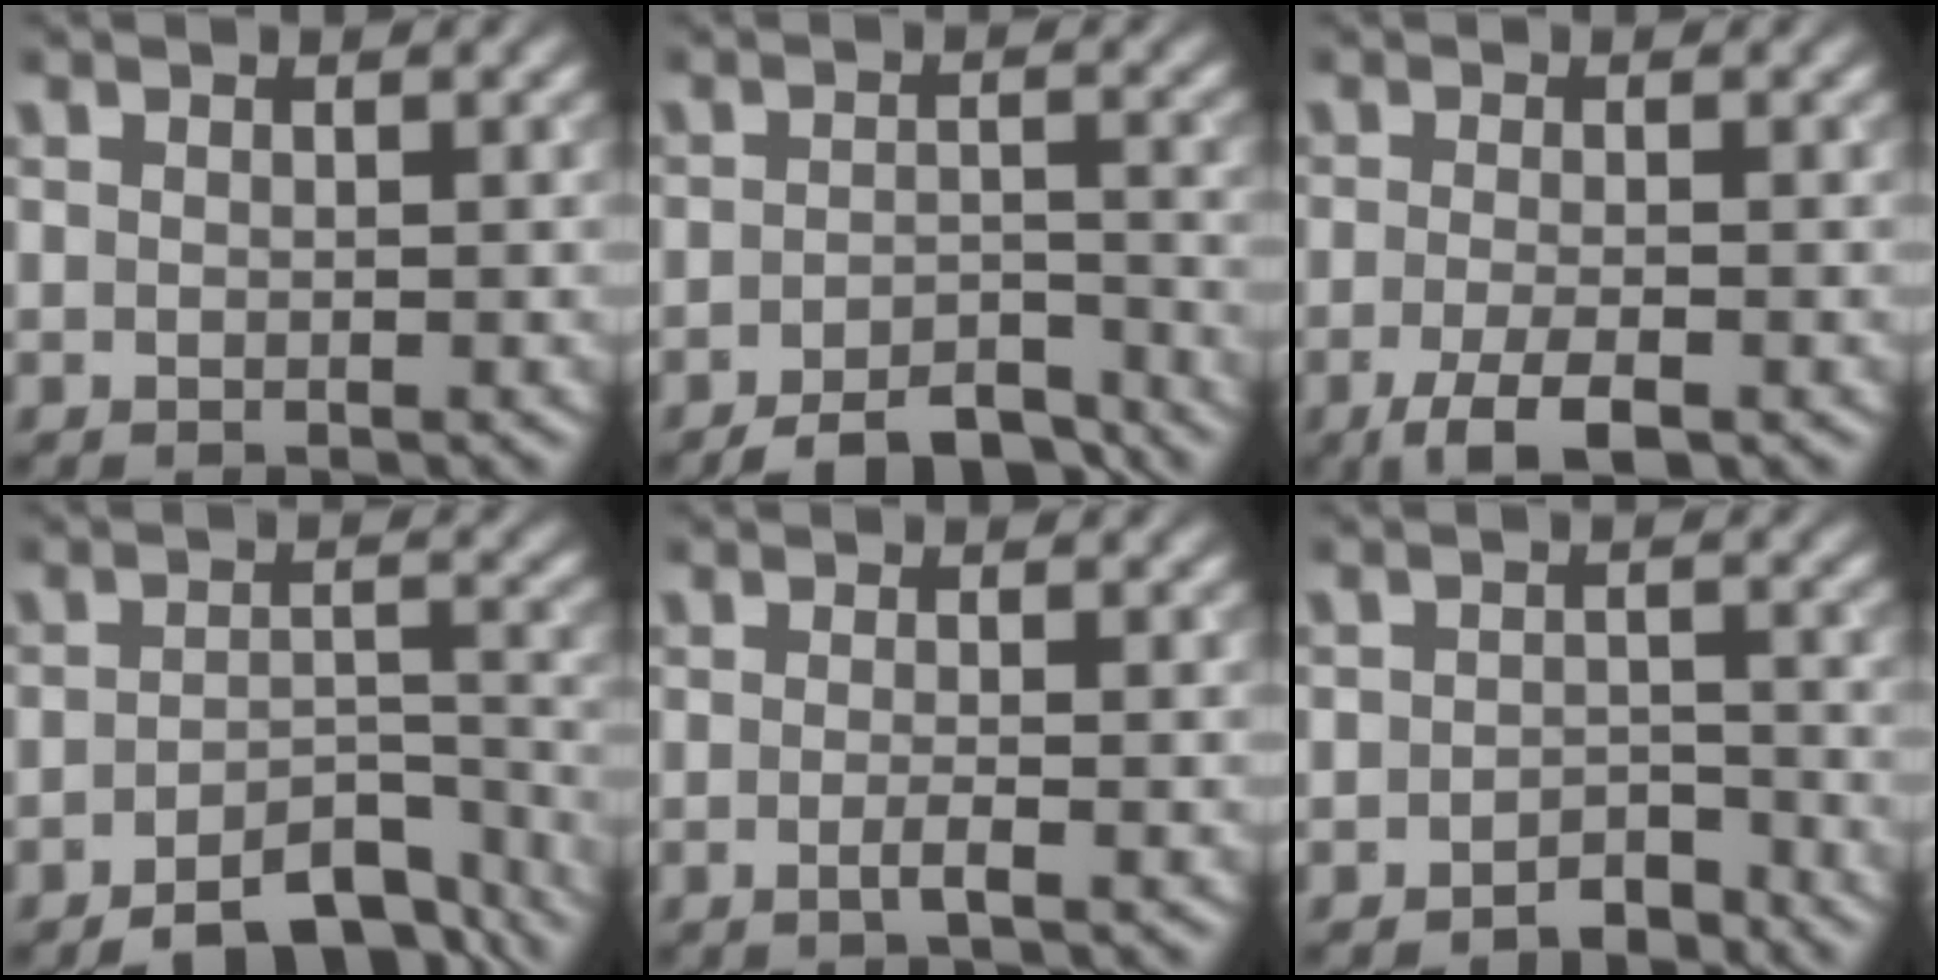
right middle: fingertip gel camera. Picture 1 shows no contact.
{"total": 5.7, "force": [-4.8, 1.8, 2.6], "torque": [-0.036, -0.005, -0.071]}
{"total": 3.6, "force": [-2.0, 0.9, 2.9], "torque": [-0.053, -0.006, -0.041]}
{"total": 6.9, "force": [-5.3, 2.5, 3.6], "torque": [-0.048, -0.004, -0.077]}
{"total": 1.5, "force": [-0.5, 0.4, 1.4], "torque": [-0.021, -0.003, -0.012]}
{"total": 2.4, "force": [-2.1, 1.0, 0.6], "torque": [-0.002, 0.009, -0.034]}